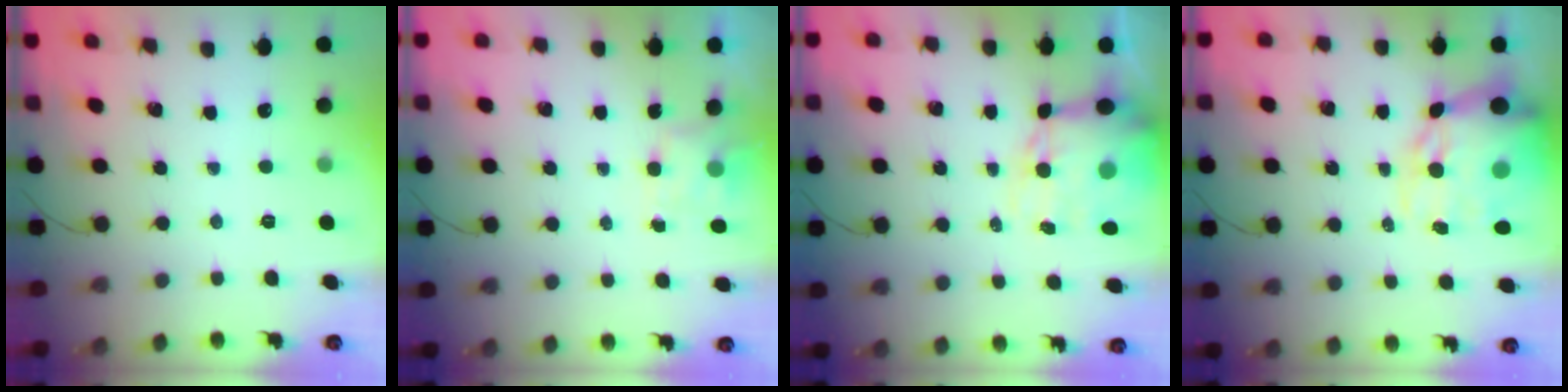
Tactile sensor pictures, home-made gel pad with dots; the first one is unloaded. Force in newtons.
{"total": 4.1, "press": 3.9, "slide": 1.1}
{"total": 14.3, "press": 13.8, "slide": 3.7}
{"total": 21.4, "press": 20.9, "slide": 4.6}